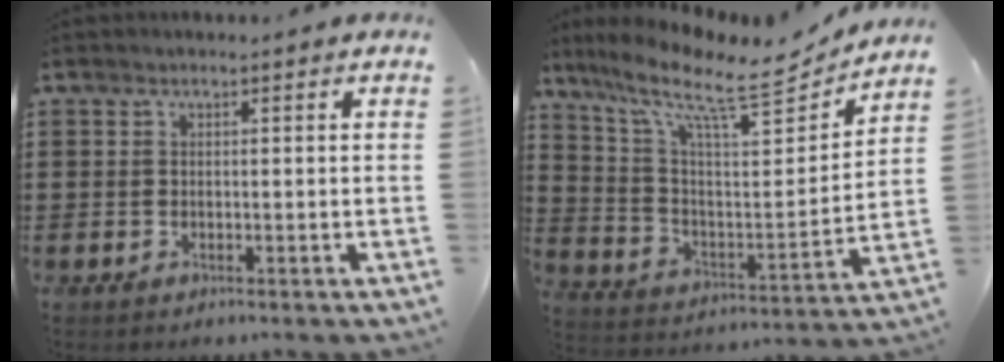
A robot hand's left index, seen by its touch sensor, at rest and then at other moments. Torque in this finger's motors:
{"motor_torque": [2.14, 0.00, 0.44, 0.15]}